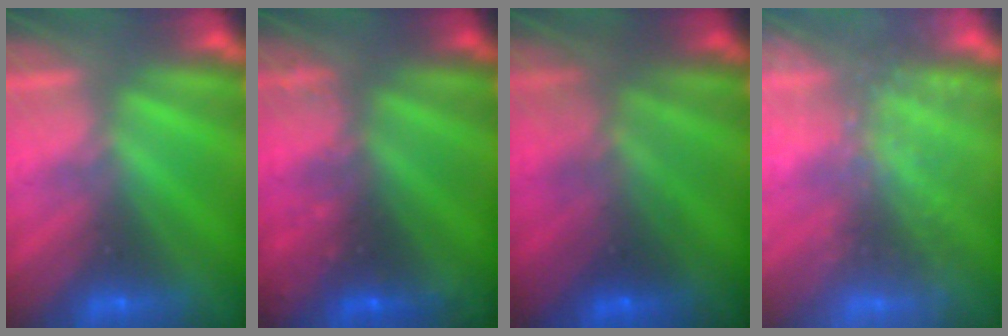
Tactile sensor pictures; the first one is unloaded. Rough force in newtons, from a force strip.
{"total": 12.7}
{"total": 7.2}
{"total": 9.0}